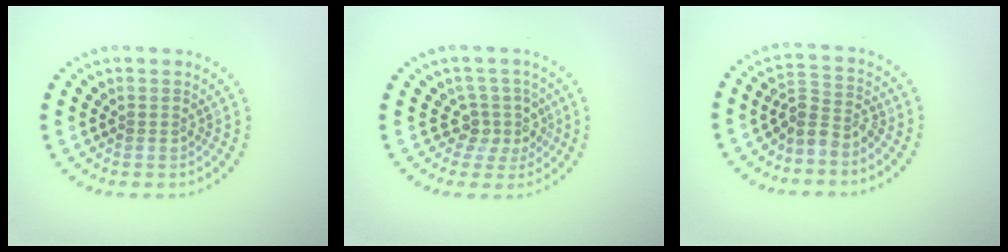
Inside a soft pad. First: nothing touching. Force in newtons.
{"total": 2.7, "press": 2.0, "slide": 1.8}
{"total": 2.7, "press": 2.0, "slide": 1.9}